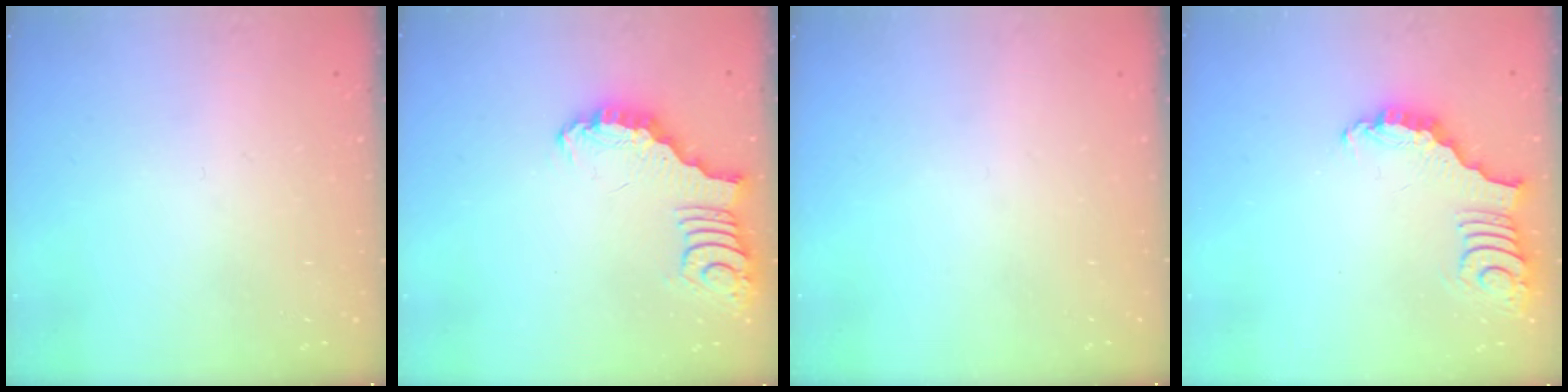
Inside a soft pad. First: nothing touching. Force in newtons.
{"total": 3.3, "press": 3.3, "slide": 0.4}
{"total": 0.0}
{"total": 3.4, "press": 3.4, "slide": 0.5}